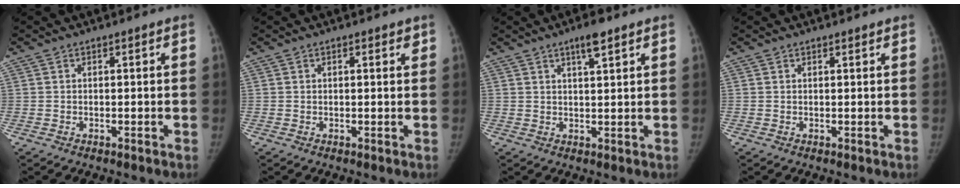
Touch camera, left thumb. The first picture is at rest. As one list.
[{"total": 1.3, "force": [0.8, 0.5, 0.9], "torque": [-0.005, -0.001, 0.008]}, {"total": 4.1, "force": [2.6, 0.9, 3.0], "torque": [-0.046, -0.011, 0.042]}, {"total": 0.6, "force": [0.6, 0.2, 0.0], "torque": [0.002, -0.003, 0.009]}]